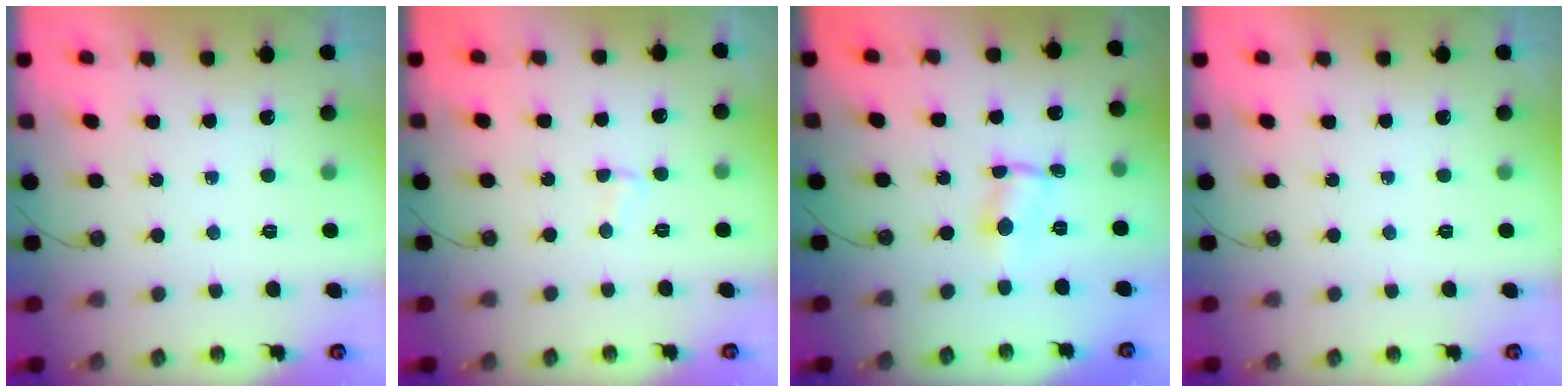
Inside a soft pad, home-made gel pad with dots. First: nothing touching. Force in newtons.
{"total": 2.6, "press": 2.5, "slide": 0.5}
{"total": 1.0, "press": 0.6, "slide": 0.8}
{"total": 0.0}